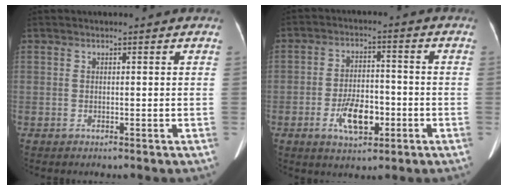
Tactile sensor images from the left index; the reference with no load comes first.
{"total": 7.3, "force": [-2.7, 3.0, 6.1], "torque": [-0.120, 0.000, -0.043]}